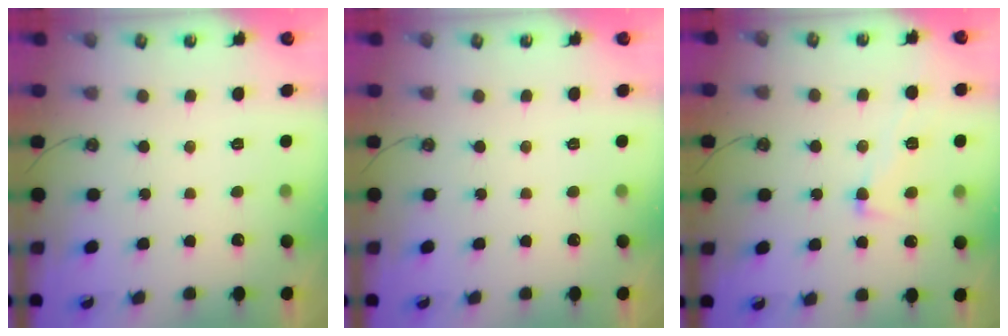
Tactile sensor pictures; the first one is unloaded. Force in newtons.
{"total": 0.0}
{"total": 3.3, "press": 3.2, "slide": 1.0}